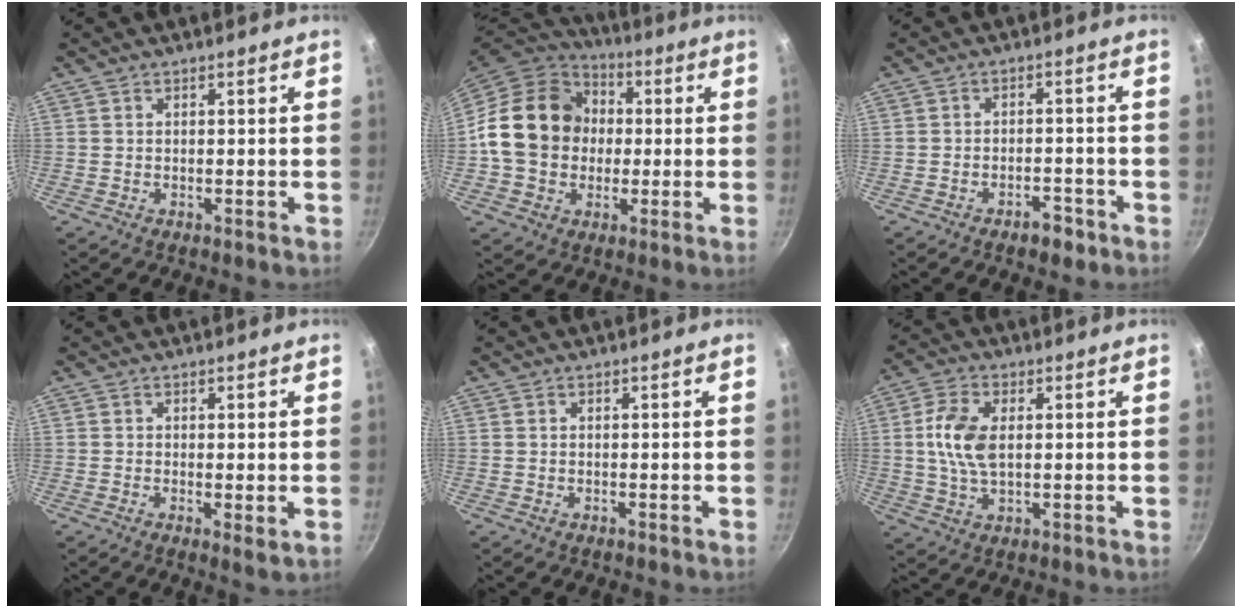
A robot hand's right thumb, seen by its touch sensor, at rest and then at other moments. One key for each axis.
{"total": 18.8, "fx": 0.6, "fy": 15.7, "fz": 10.4, "tx": -0.156, "ty": 0.030, "tz": 0.002}
{"total": 4.1, "fx": -2.7, "fy": 2.1, "fz": 2.3, "tx": -0.021, "ty": 0.024, "tz": -0.032}
{"total": 2.0, "fx": 0.0, "fy": 0.6, "fz": 1.9, "tx": -0.030, "ty": -0.010, "tz": -0.002}
{"total": 0.0}
{"total": 8.8, "fx": 1.0, "fy": 4.8, "fz": 7.3, "tx": -0.145, "ty": 0.007, "tz": 0.019}